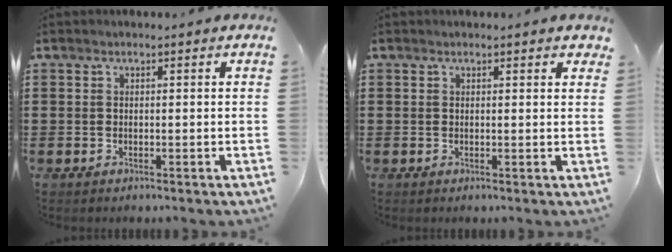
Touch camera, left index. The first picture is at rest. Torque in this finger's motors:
{"motor_torque": [-0.09, -0.10, -0.01, 0.00]}